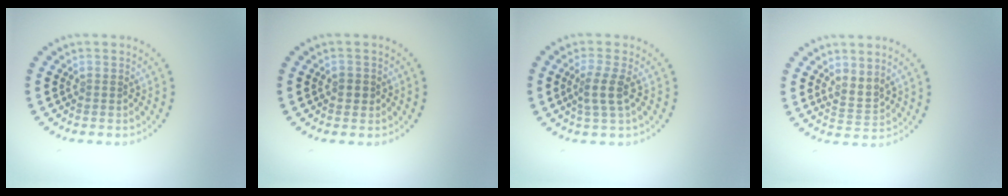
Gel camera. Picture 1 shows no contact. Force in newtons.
{"total": 1.1, "press": 1.1, "slide": 0.3}
{"total": 2.4, "press": 2.0, "slide": 1.4}
{"total": 2.0, "press": 1.5, "slide": 1.4}